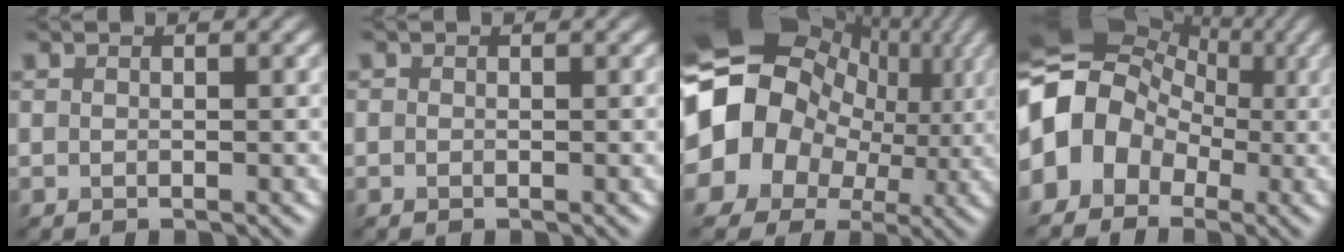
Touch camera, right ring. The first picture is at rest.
{"total": 0.0}
{"total": 17.9, "force": [2.8, 15.3, 8.8], "torque": [-0.196, 0.020, 0.053]}
{"total": 10.9, "force": [-0.7, 9.5, 5.2], "torque": [-0.099, 0.017, -0.026]}